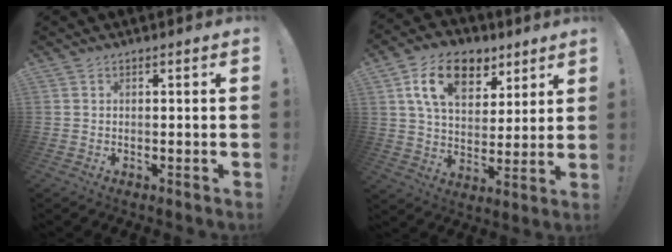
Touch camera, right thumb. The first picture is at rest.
{"total": 16.0, "force": [8.0, 10.3, 9.3], "torque": [-0.143, -0.029, 0.145]}